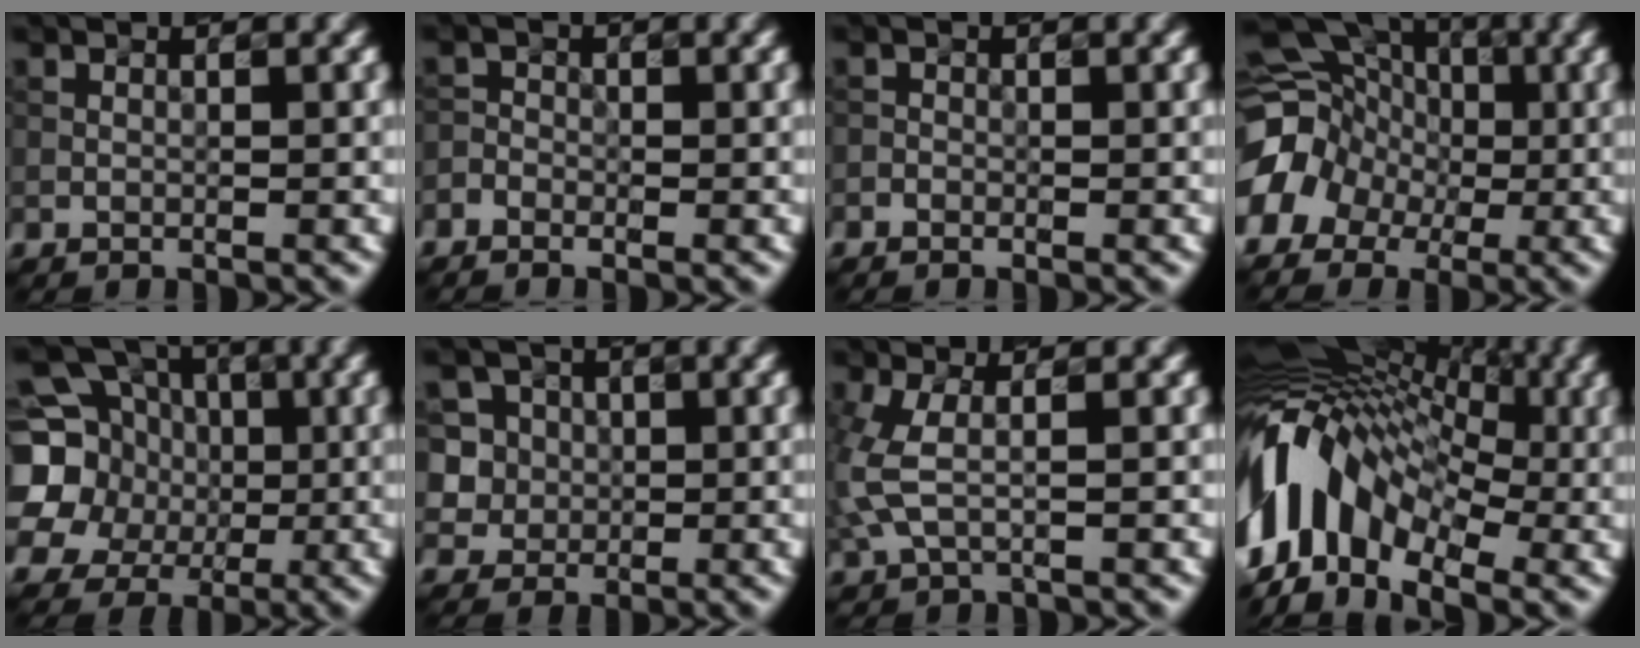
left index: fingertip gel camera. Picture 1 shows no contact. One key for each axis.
{"total": 1.5, "fx": -1.4, "fy": 0.7, "fz": 0.1, "tx": 0.007, "ty": 0.001, "tz": -0.025}
{"total": 0.8, "fx": -0.8, "fy": 0.3, "fz": -0.1, "tx": 0.010, "ty": -0.003, "tz": -0.010}
{"total": 13.6, "fx": -2.9, "fy": 12.2, "fz": 5.2, "tx": -0.118, "ty": 0.003, "tz": -0.069}
{"total": 15.3, "fx": 1.8, "fy": 13.9, "fz": 6.2, "tx": -0.165, "ty": 0.025, "tz": 0.006}
{"total": 7.0, "fx": 2.1, "fy": 6.2, "fz": 2.5, "tx": -0.045, "ty": 0.022, "tz": 0.025}
{"total": 3.9, "fx": -0.2, "fy": 1.8, "fz": 3.5, "tx": -0.098, "ty": -0.004, "tz": -0.001}
{"total": 14.2, "fx": -1.5, "fy": 9.4, "fz": 10.5, "tx": -0.208, "ty": 0.027, "tz": -0.032}